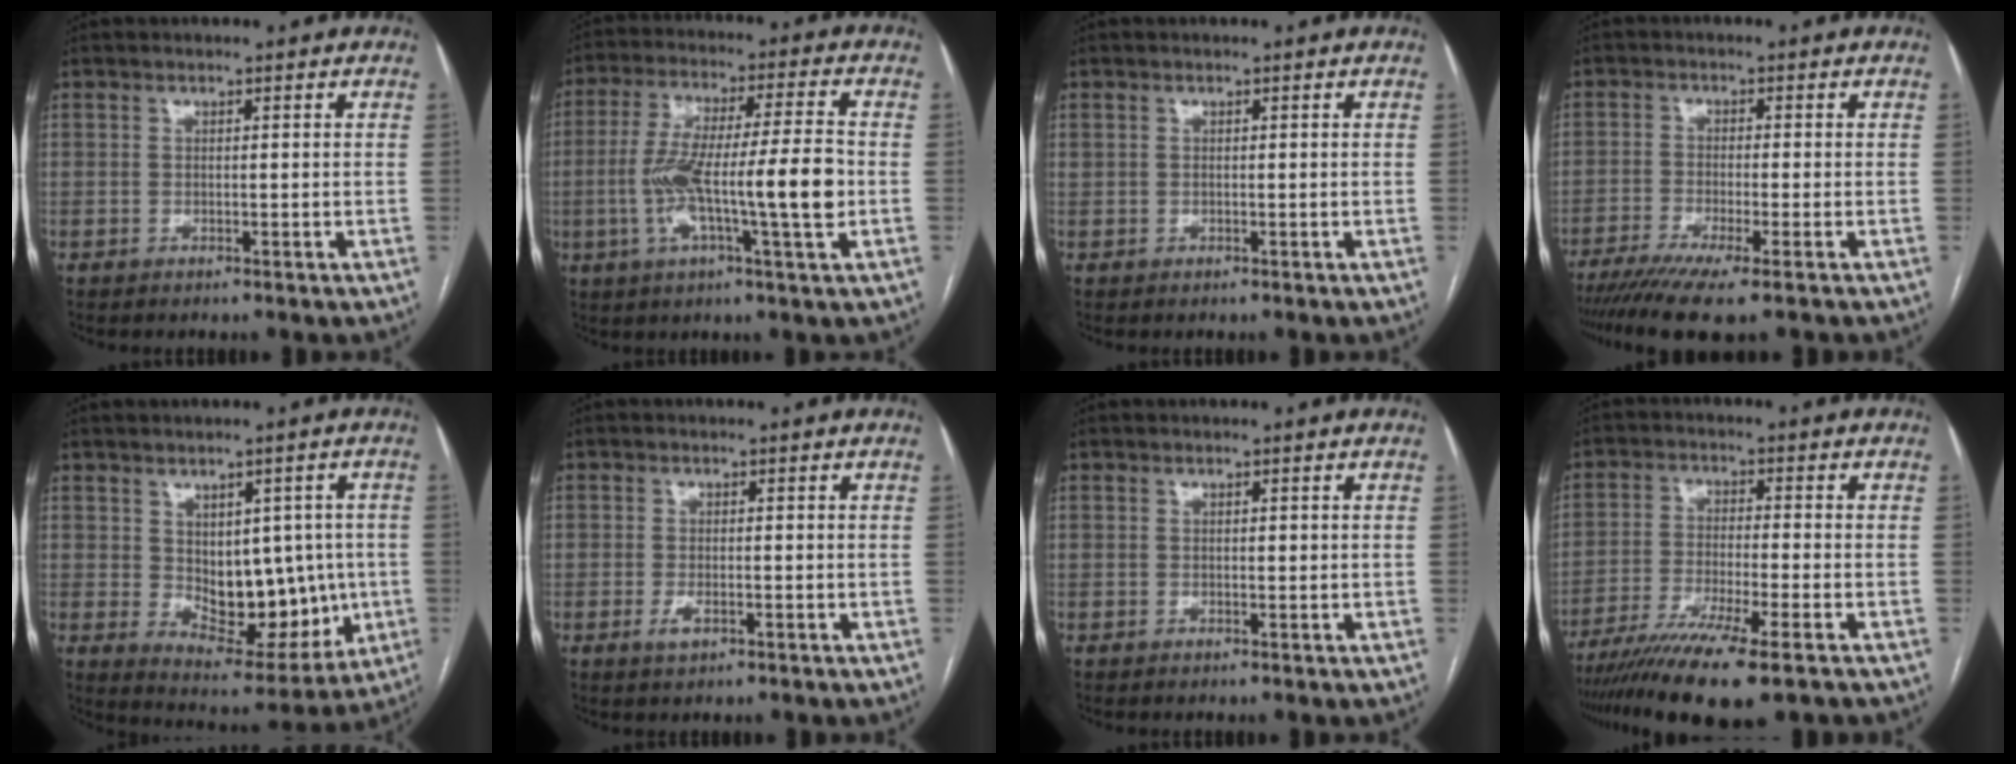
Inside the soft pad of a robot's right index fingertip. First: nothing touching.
{"total": 14.6, "force": [-2.5, 0.9, 14.4], "torque": [-0.259, 0.012, -0.045]}
{"total": 0.0}
{"total": 9.6, "force": [-7.1, 0.4, 6.5], "torque": [-0.104, -0.018, -0.115]}
{"total": 12.5, "force": [-0.2, 7.1, 10.4], "torque": [-0.133, 0.004, 0.024]}
{"total": 2.1, "force": [-0.9, 1.2, 1.5], "torque": [-0.028, 0.001, -0.012]}
{"total": 0.6, "force": [0.1, 0.3, 0.5], "torque": [-0.008, 0.001, 0.000]}
{"total": 13.0, "force": [-9.3, 0.6, 9.0], "torque": [-0.160, -0.030, -0.152]}